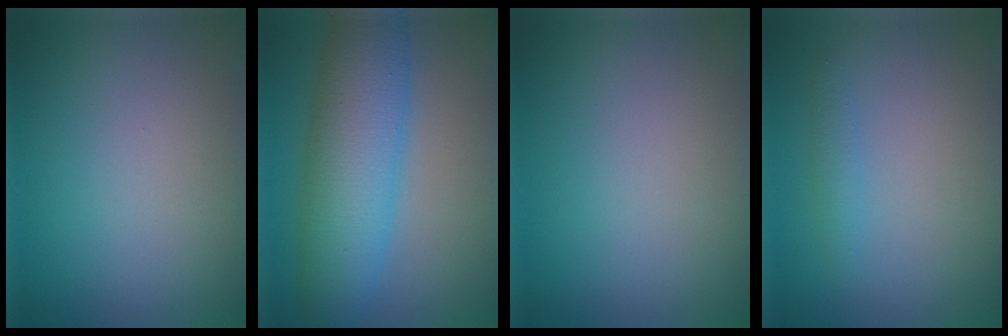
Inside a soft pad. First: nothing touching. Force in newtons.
{"total": 8.1, "press": 8.1, "slide": 0.1}
{"total": 0.0}
{"total": 1.1, "press": 1.1, "slide": 0.1}